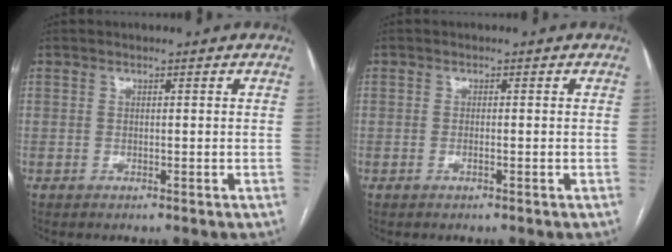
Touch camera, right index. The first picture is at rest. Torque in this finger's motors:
{"motor_torque": [0.05, 0.15, -0.03, -0.01]}